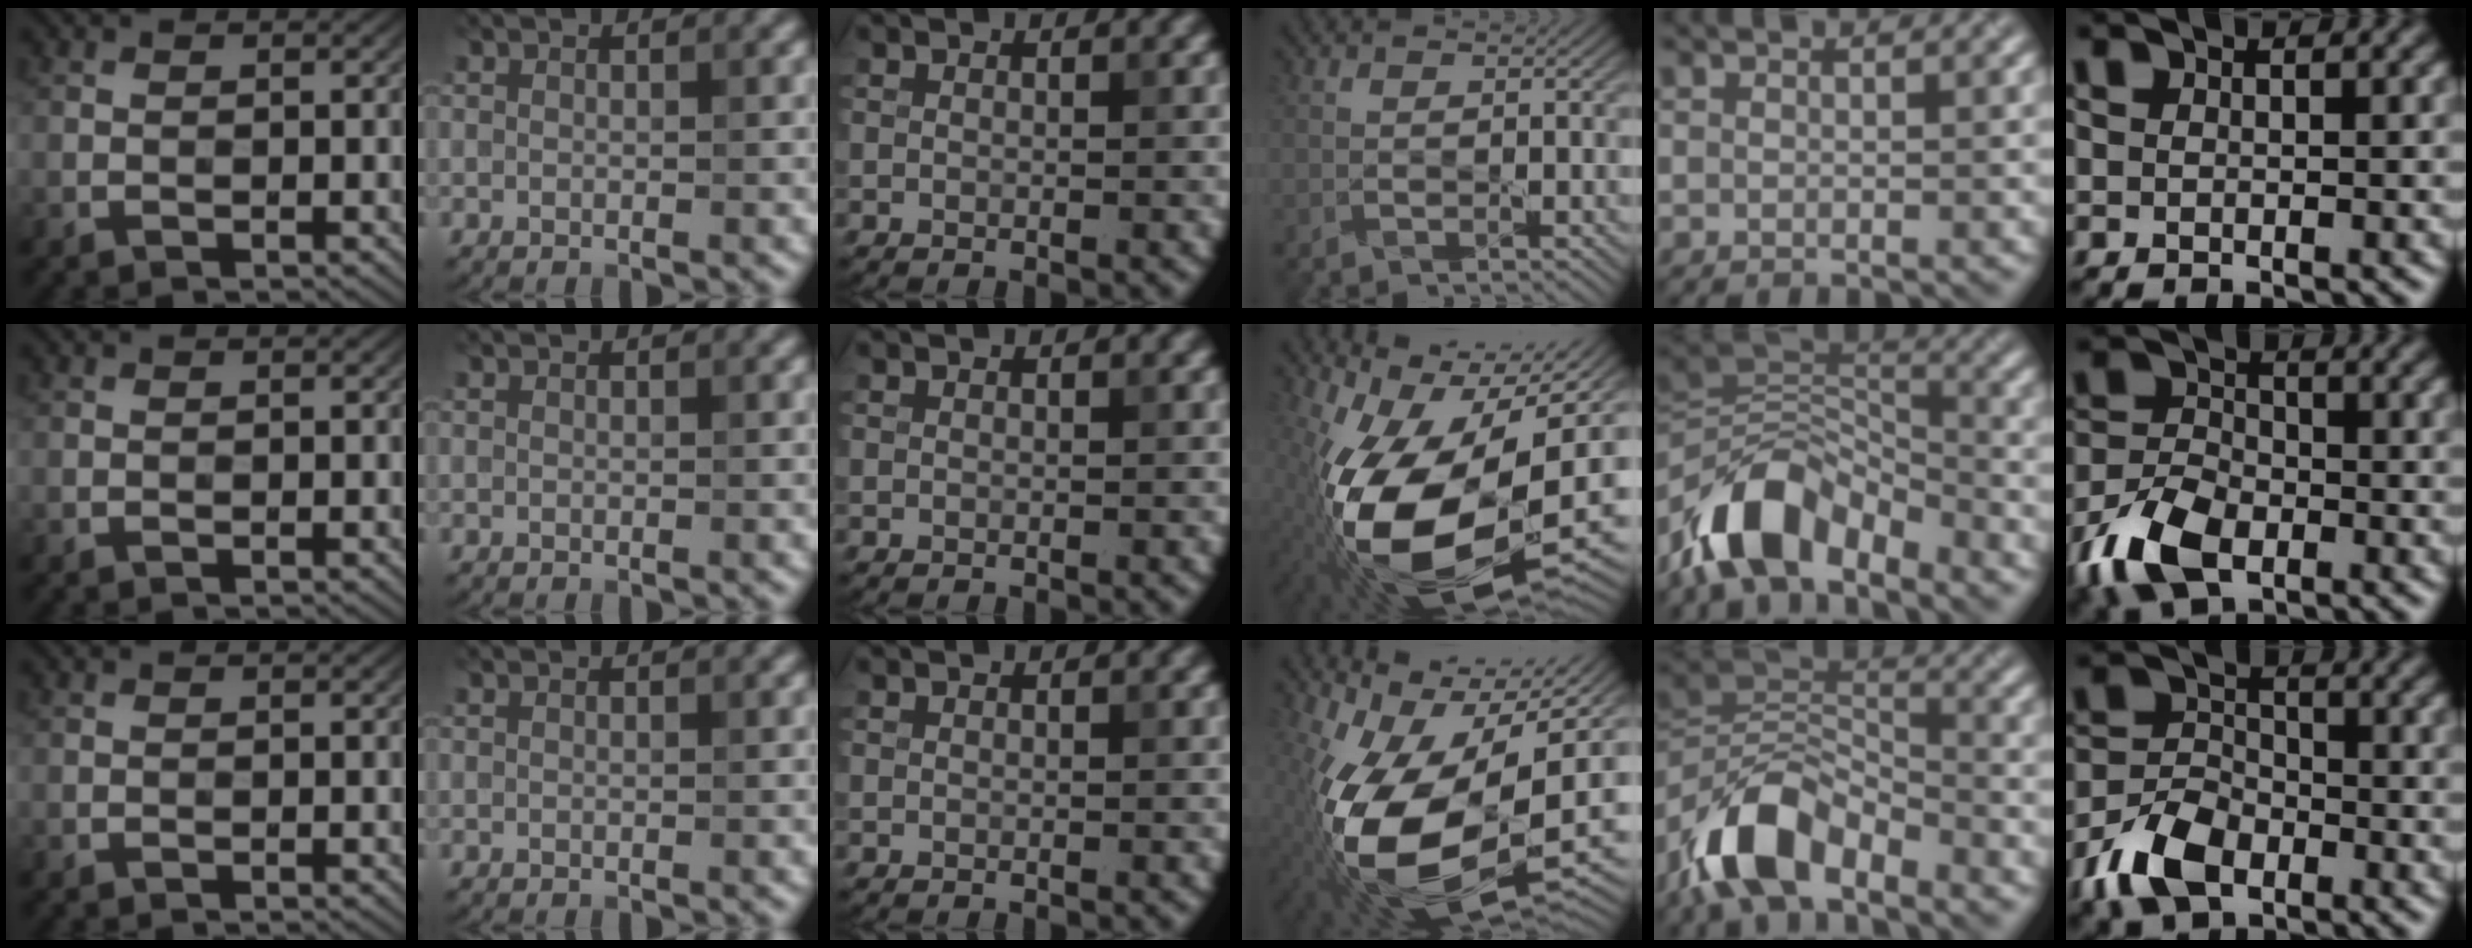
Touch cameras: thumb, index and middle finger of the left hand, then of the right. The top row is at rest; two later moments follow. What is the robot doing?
{"motion": "lift_and_place", "object": "knife"}